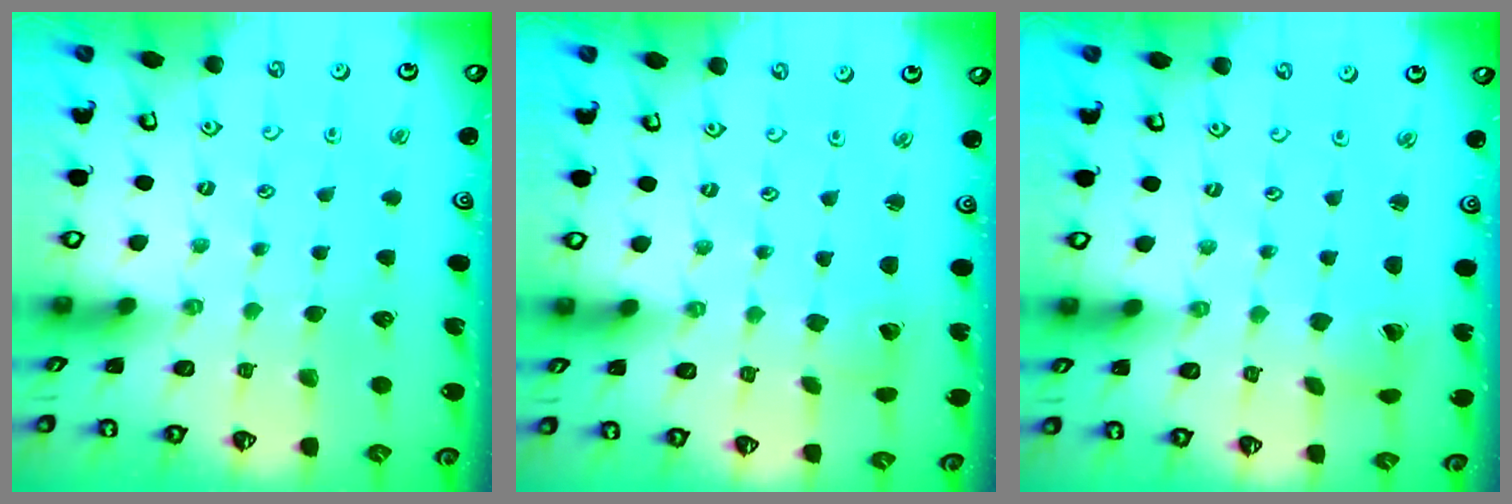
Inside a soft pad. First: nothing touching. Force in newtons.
{"total": 1.4, "press": 1.4, "slide": 0.1}
{"total": 1.0, "press": 1.0, "slide": 0.1}